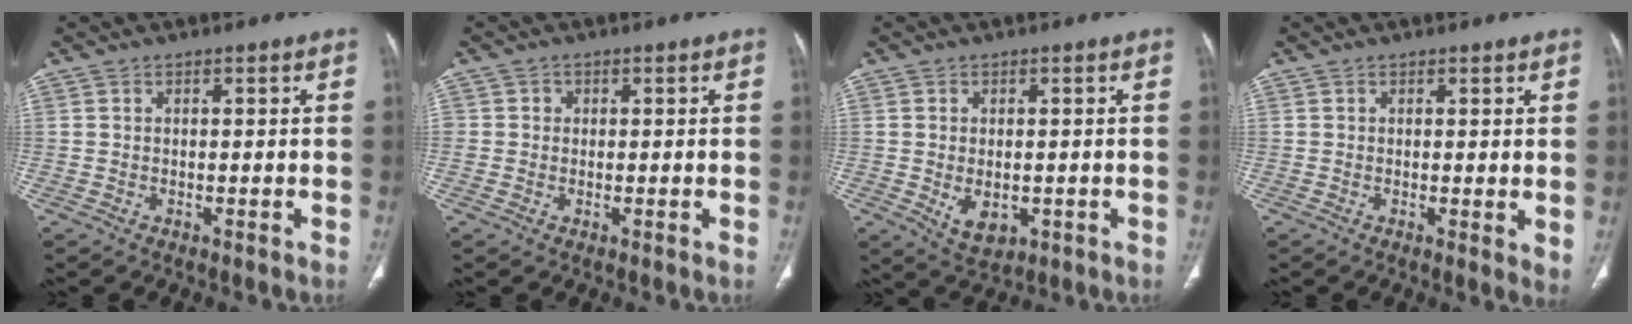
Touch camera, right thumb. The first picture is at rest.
{"total": 1.5, "force": [0.1, 1.5, 0.2], "torque": [0.009, 0.005, 0.000]}
{"total": 5.4, "force": [-1.0, 3.5, 4.0], "torque": [-0.056, -0.008, -0.003]}
{"total": 2.6, "force": [0.5, 0.9, 2.4], "torque": [-0.039, -0.011, 0.005]}